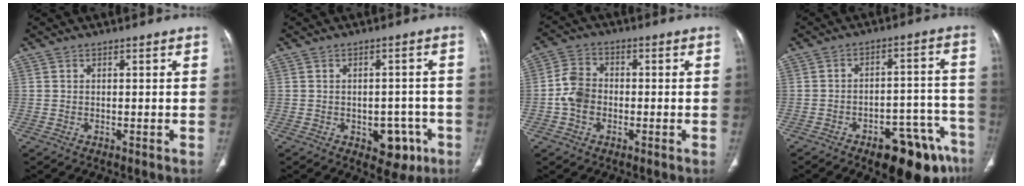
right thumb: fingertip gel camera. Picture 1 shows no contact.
{"total": 7.2, "force": [-2.9, 4.8, 4.5], "torque": [-0.023, 0.018, -0.029]}
{"total": 6.2, "force": [-1.3, 4.8, 3.6], "torque": [-0.060, 0.016, -0.033]}
{"total": 17.1, "force": [-11.3, 6.6, 10.9], "torque": [-0.064, 0.094, -0.153]}